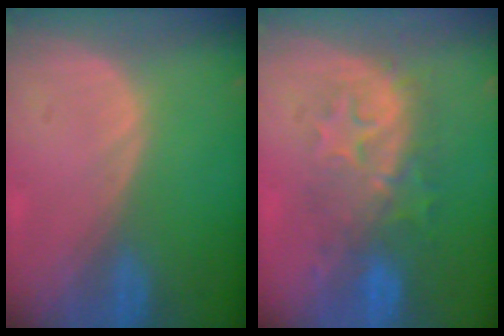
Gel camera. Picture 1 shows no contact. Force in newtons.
{"total": 8.2, "press": 8.2, "slide": 0.8}